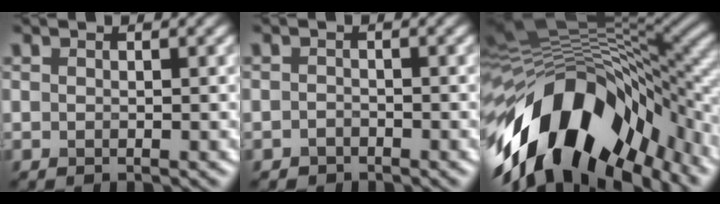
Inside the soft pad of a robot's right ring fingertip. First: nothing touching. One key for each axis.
{"total": 0.9, "fx": -0.7, "fy": 0.6, "fz": 0.1, "tx": 0.001, "ty": 0.002, "tz": -0.013}
{"total": 16.9, "fx": -7.3, "fy": 8.0, "fz": 13.0, "tx": -0.228, "ty": -0.008, "tz": -0.130}